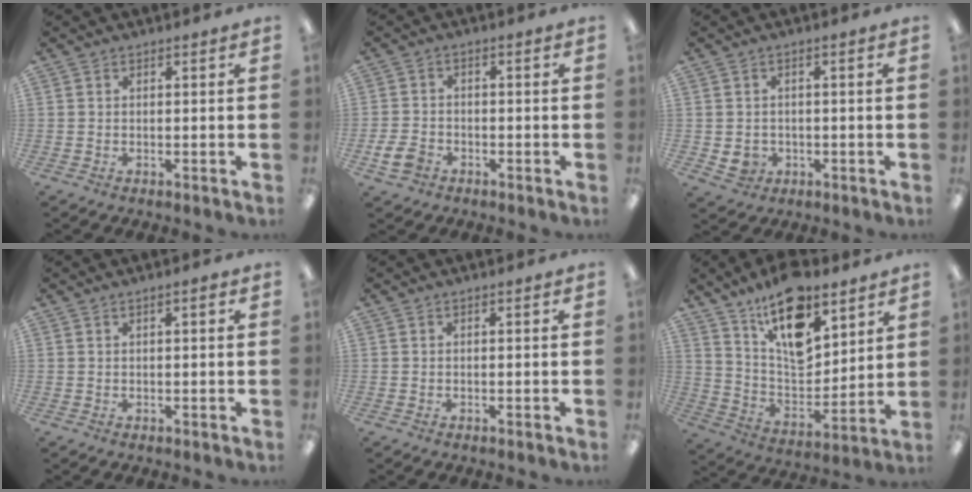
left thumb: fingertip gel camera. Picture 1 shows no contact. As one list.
[{"total": 4.5, "force": [-2.5, 3.0, 2.3], "torque": [-0.046, 0.011, -0.046]}, {"total": 3.3, "force": [-0.8, 3.0, 1.2], "torque": [-0.019, -0.002, -0.016]}, {"total": 1.3, "force": [0.6, 0.2, 1.1], "torque": [-0.016, -0.001, 0.007]}, {"total": 0.0}, {"total": 17.2, "force": [11.7, 7.8, 9.9], "torque": [-0.167, -0.070, 0.207]}]